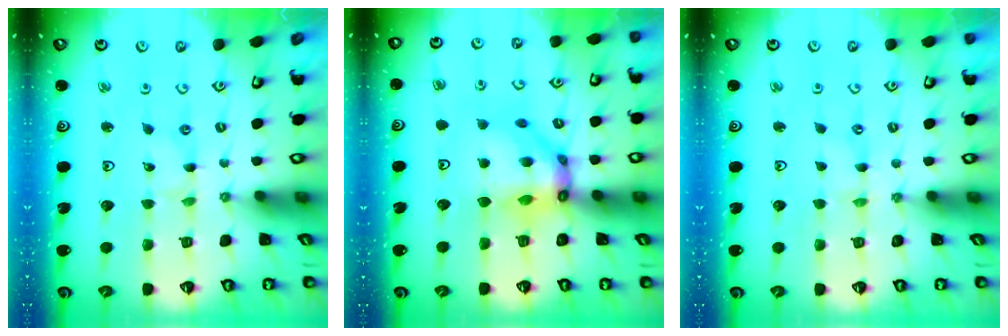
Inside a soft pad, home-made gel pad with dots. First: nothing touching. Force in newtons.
{"total": 11.5, "press": 11.4, "slide": 1.5}
{"total": 0.0}